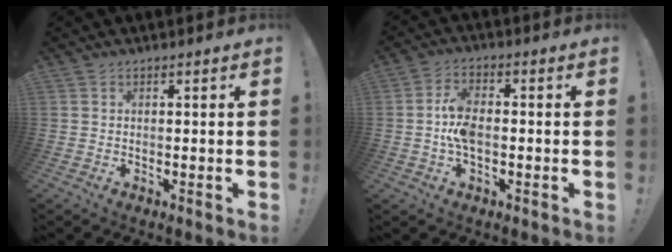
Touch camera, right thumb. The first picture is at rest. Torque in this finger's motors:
{"motor_torque": [0.93, 0.87, -0.06, 0.03, 0.00]}